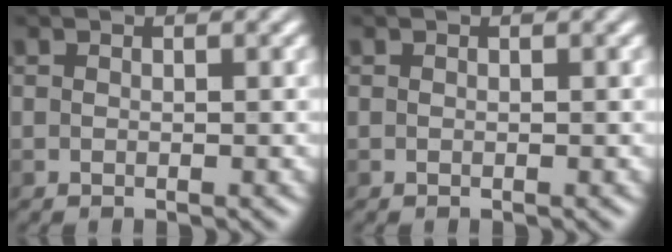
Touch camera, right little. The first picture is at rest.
{"total": 0.0}